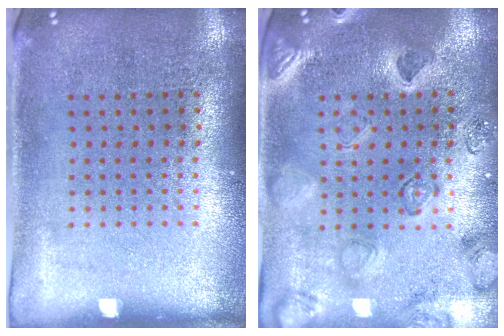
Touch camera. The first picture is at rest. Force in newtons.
{"total": 2.4, "press": 2.3, "slide": 0.6}